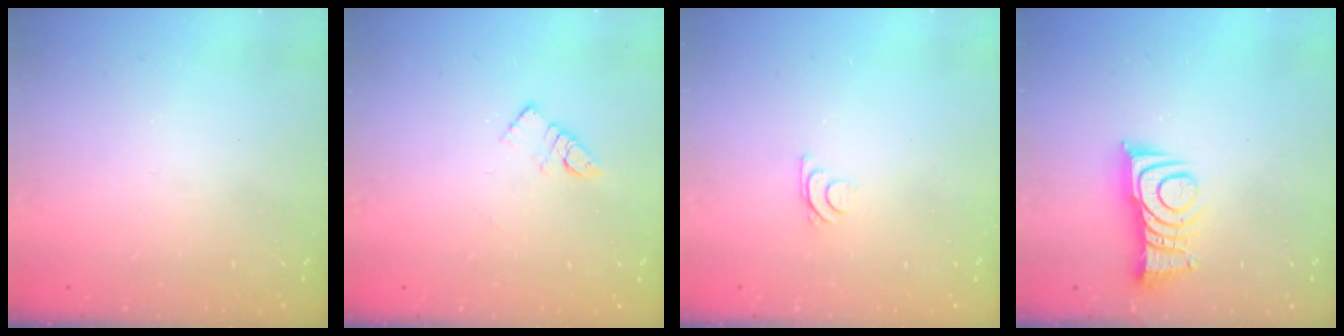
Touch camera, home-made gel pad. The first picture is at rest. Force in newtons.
{"total": 4.9, "press": 4.9, "slide": 0.2}
{"total": 5.1, "press": 5.0, "slide": 0.9}
{"total": 10.0, "press": 9.9, "slide": 1.0}